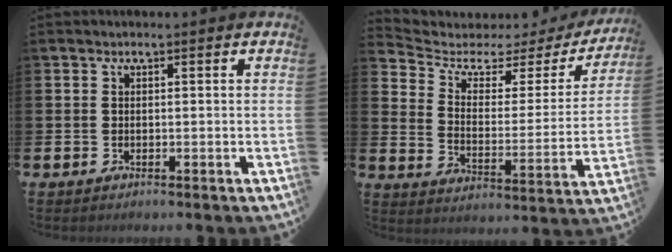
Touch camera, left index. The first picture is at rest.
{"total": 4.6, "force": [3.5, 2.4, 1.7], "torque": [-0.063, -0.027, 0.047]}